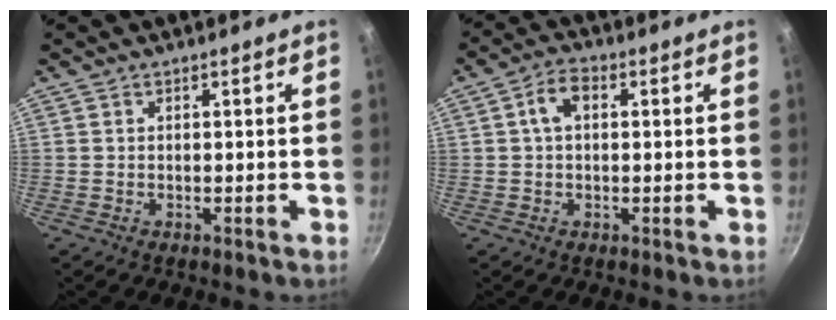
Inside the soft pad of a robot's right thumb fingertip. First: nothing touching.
{"total": 4.8, "force": [0.8, 3.1, 3.6], "torque": [-0.061, 0.013, 0.009]}